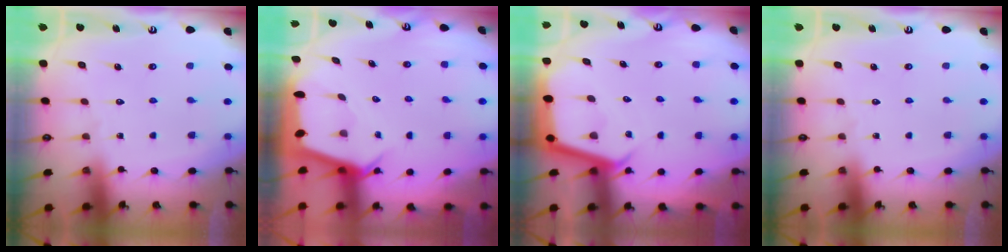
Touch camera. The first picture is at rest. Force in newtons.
{"total": 4.4, "press": 4.4, "slide": 0.5}
{"total": 5.2, "press": 5.2, "slide": 0.4}
{"total": 0.0}